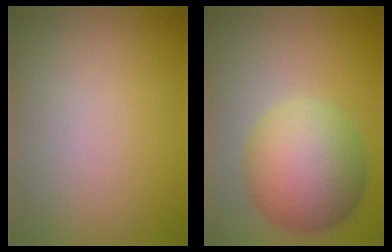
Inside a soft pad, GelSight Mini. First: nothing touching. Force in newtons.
{"total": 8.4, "press": 8.4, "slide": 0.3}